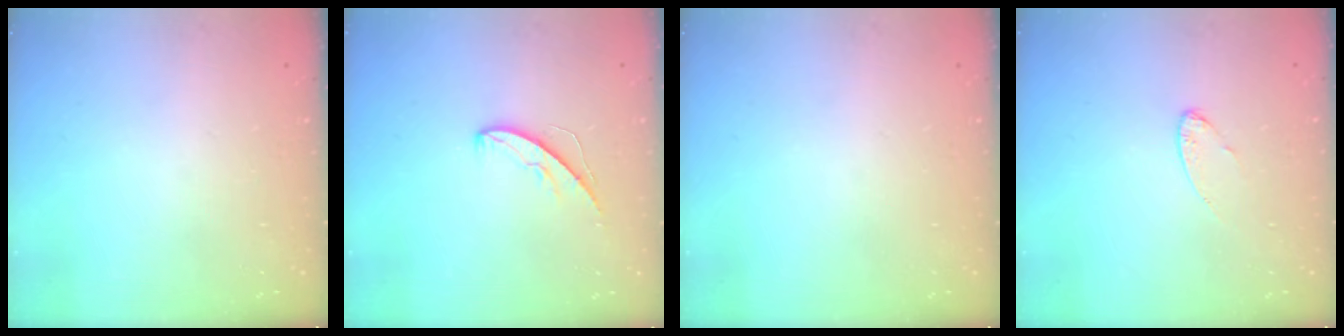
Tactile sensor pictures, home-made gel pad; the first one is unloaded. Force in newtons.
{"total": 5.0, "press": 5.0, "slide": 0.4}
{"total": 0.0}
{"total": 6.2, "press": 6.2, "slide": 0.5}